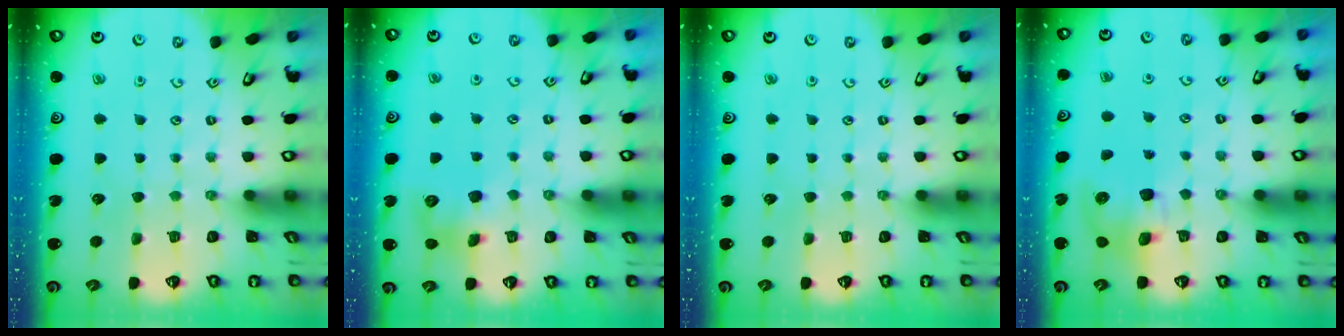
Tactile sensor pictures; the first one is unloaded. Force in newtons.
{"total": 10.0, "press": 10.0, "slide": 0.1}
{"total": 0.0}
{"total": 8.8, "press": 8.7, "slide": 1.3}